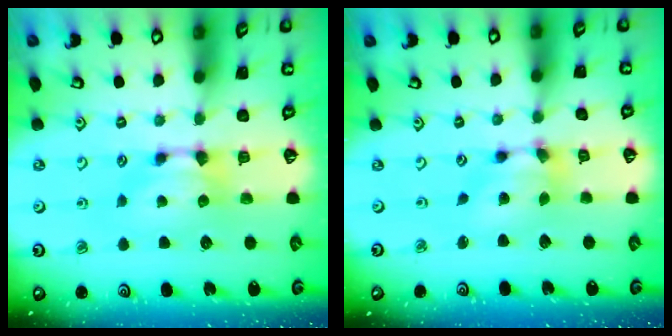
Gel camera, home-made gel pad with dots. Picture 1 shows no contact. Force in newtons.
{"total": 5.8, "press": 5.5, "slide": 1.8}